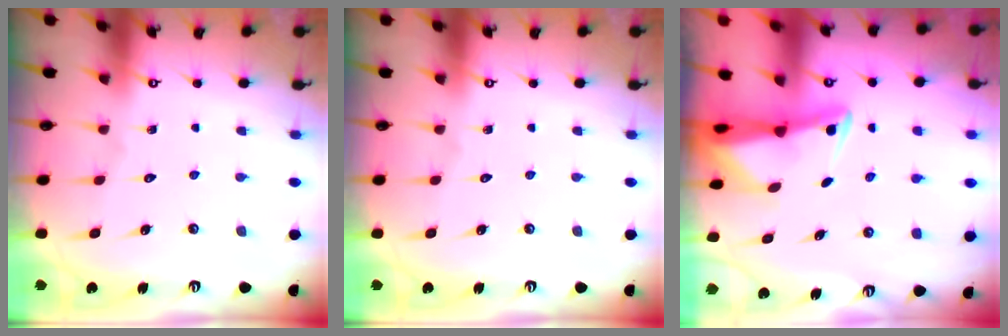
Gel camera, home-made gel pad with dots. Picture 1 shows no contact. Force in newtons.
{"total": 0.0}
{"total": 2.3, "press": 2.3, "slide": 0.4}